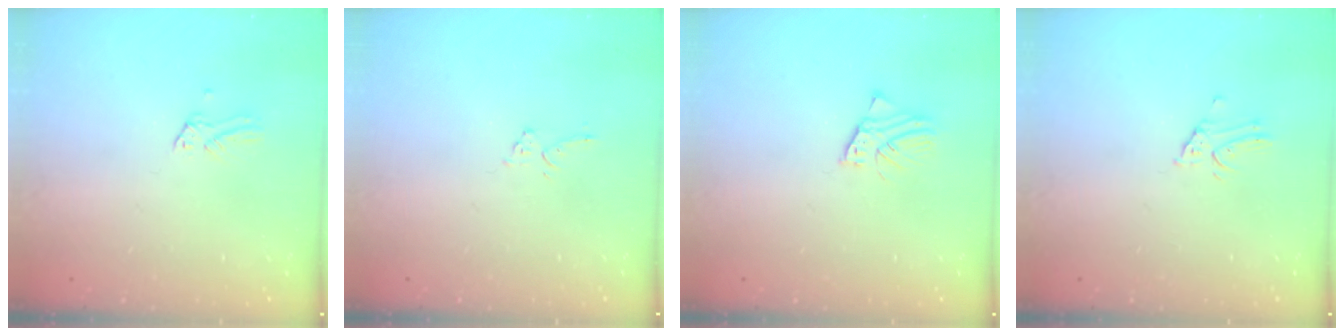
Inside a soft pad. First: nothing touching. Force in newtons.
{"total": 5.1, "press": 5.1, "slide": 0.4}
{"total": 1.9, "press": 1.9, "slide": 0.0}
{"total": 2.8, "press": 2.8, "slide": 0.3}